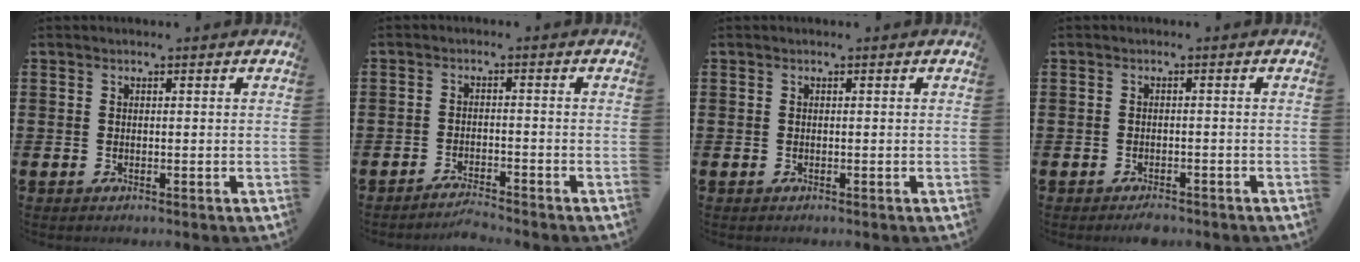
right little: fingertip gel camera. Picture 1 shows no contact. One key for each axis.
{"total": 2.2, "fx": -2.2, "fy": -0.2, "fz": 0.2, "tx": -0.006, "ty": 0.003, "tz": -0.046}
{"total": 0.0}
{"total": 1.2, "fx": -1.2, "fy": 0.3, "fz": 0.3, "tx": -0.008, "ty": 0.002, "tz": -0.025}